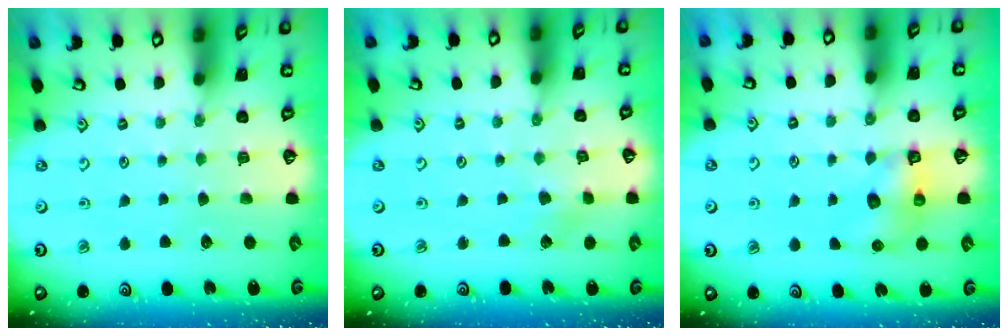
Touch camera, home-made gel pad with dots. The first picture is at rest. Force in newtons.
{"total": 1.8, "press": 1.8, "slide": 0.2}
{"total": 6.0, "press": 6.0, "slide": 0.3}